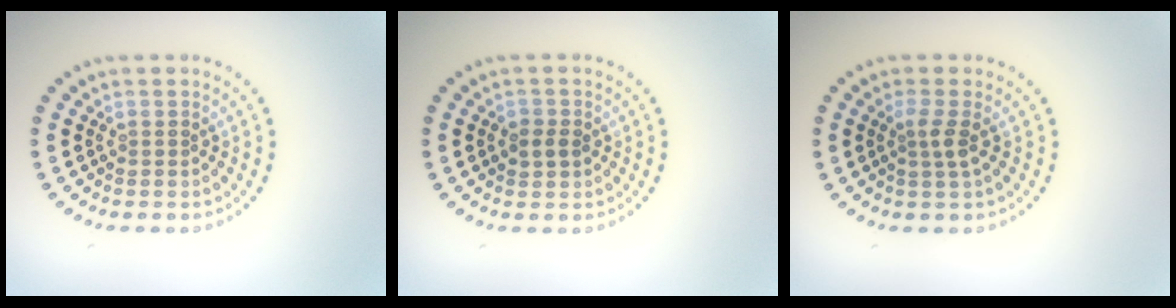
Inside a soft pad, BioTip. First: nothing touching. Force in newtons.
{"total": 1.6, "press": 1.6, "slide": 0.3}
{"total": 1.7, "press": 1.3, "slide": 1.1}